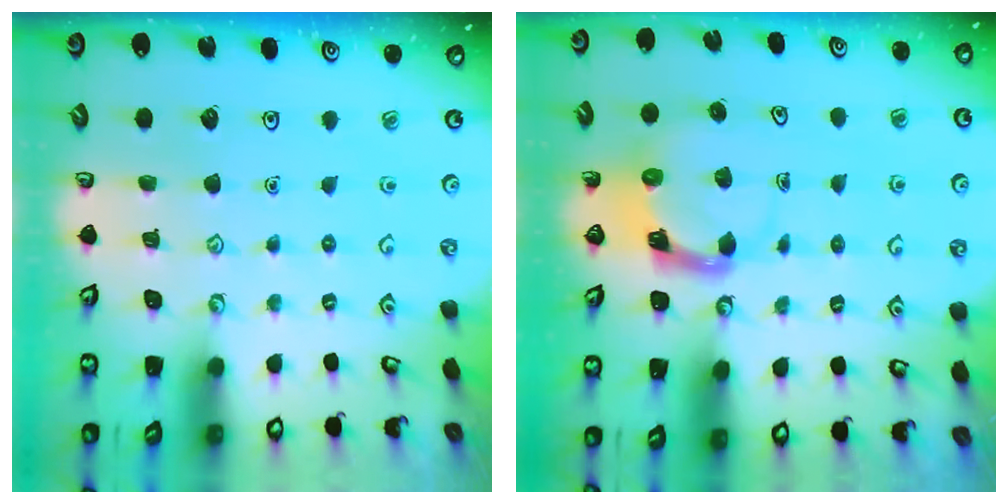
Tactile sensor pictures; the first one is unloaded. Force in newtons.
{"total": 3.9, "press": 3.9, "slide": 0.7}